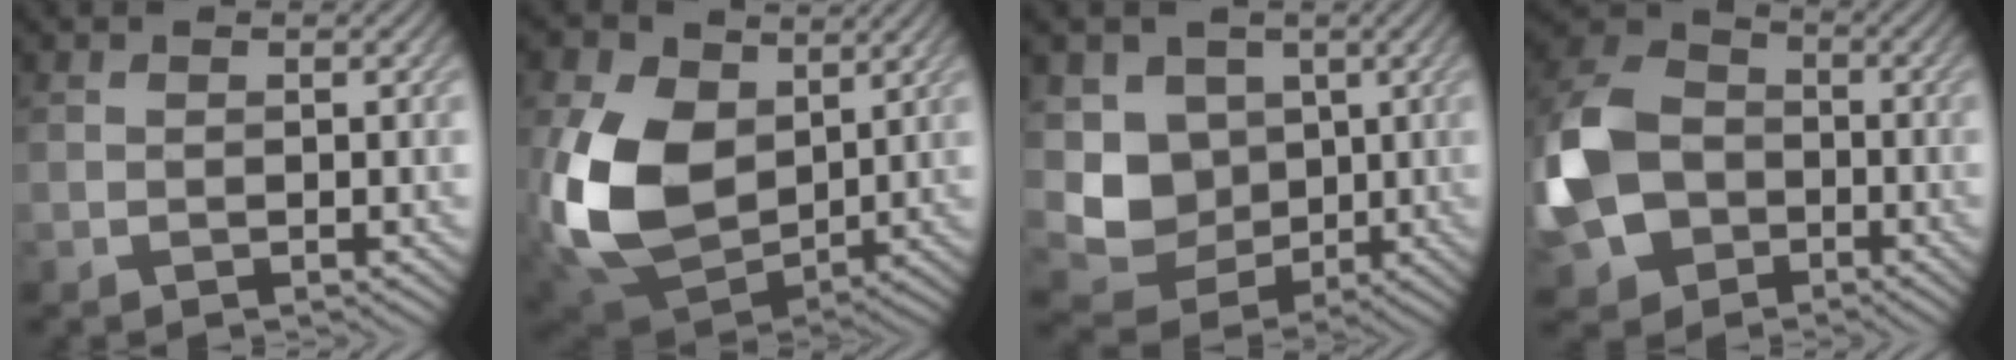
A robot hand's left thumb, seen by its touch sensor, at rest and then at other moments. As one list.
[{"total": 14.0, "force": [2.0, 10.0, 9.6], "torque": [-0.246, 0.000, 0.030]}, {"total": 8.1, "force": [0.5, 7.1, 3.9], "torque": [-0.104, -0.023, 0.005]}, {"total": 13.9, "force": [-3.3, 10.6, 8.4], "torque": [-0.228, -0.026, -0.073]}]